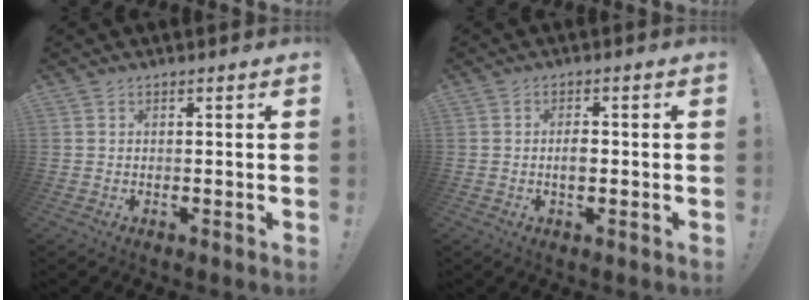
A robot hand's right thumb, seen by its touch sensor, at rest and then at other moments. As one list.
[{"total": 2.8, "force": [-0.7, 1.3, 2.4], "torque": [-0.034, 0.003, -0.016]}]